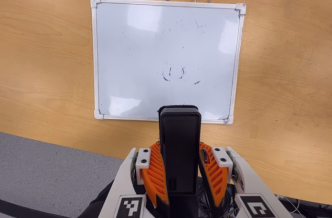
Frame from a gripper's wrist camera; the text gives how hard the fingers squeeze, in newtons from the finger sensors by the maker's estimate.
{"total": 9.5, "left": 7.9, "right": 11.2}